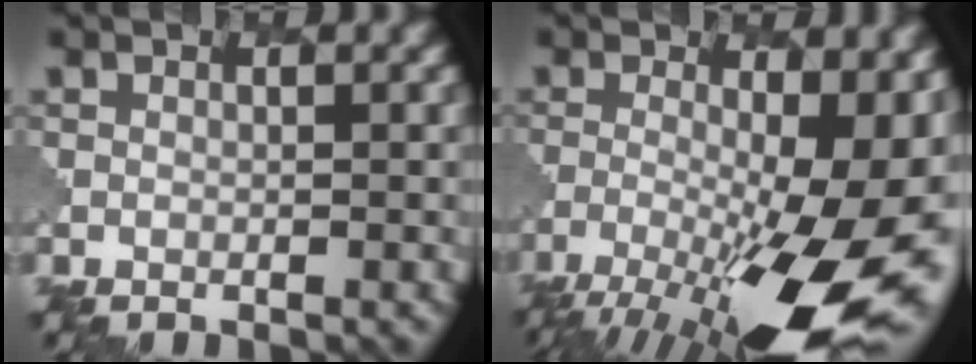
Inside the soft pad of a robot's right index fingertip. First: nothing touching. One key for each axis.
{"total": 16.0, "fx": -5.4, "fy": 5.1, "fz": 14.2, "tx": -0.218, "ty": -0.018, "tz": -0.074}